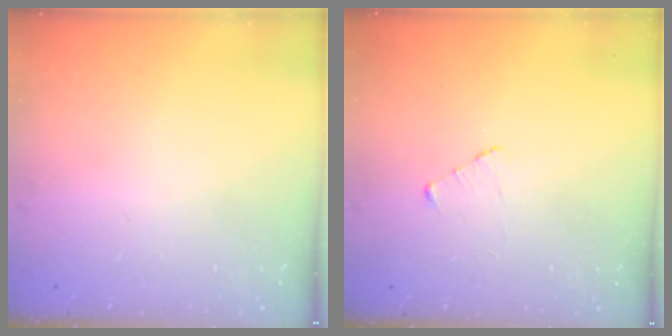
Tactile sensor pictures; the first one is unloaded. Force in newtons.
{"total": 3.0, "press": 2.9, "slide": 0.3}